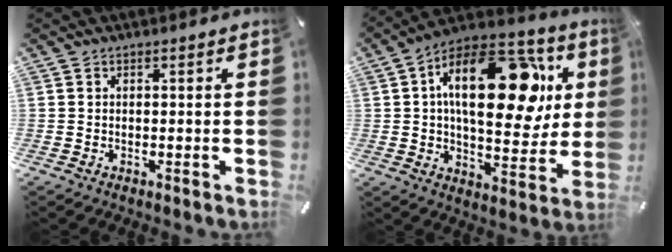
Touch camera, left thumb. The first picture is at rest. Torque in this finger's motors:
{"motor_torque": [2.45, 2.56, 1.89, -0.88, 0.47]}